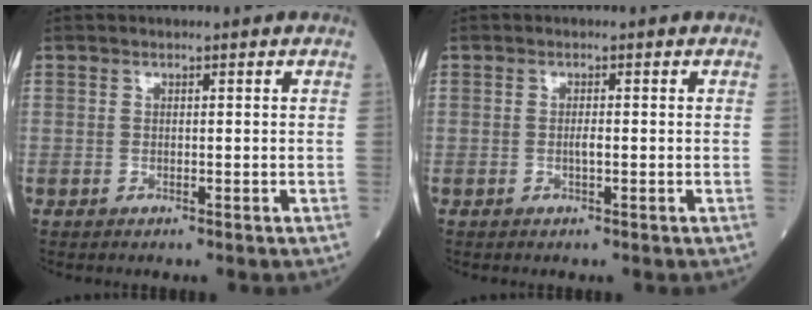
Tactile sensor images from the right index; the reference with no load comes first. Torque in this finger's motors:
{"motor_torque": [0.12, -0.01, 0.10, 0.01]}